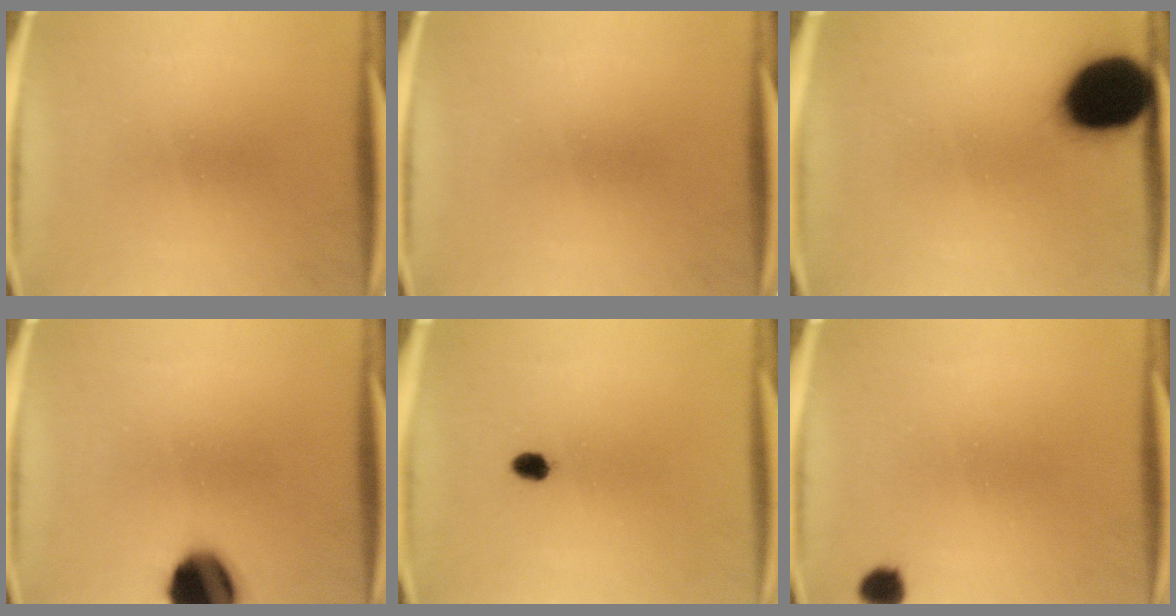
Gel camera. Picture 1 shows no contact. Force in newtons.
{"total": 0.0}
{"total": 20.4}
{"total": 14.1}
{"total": 2.1}
{"total": 2.8}